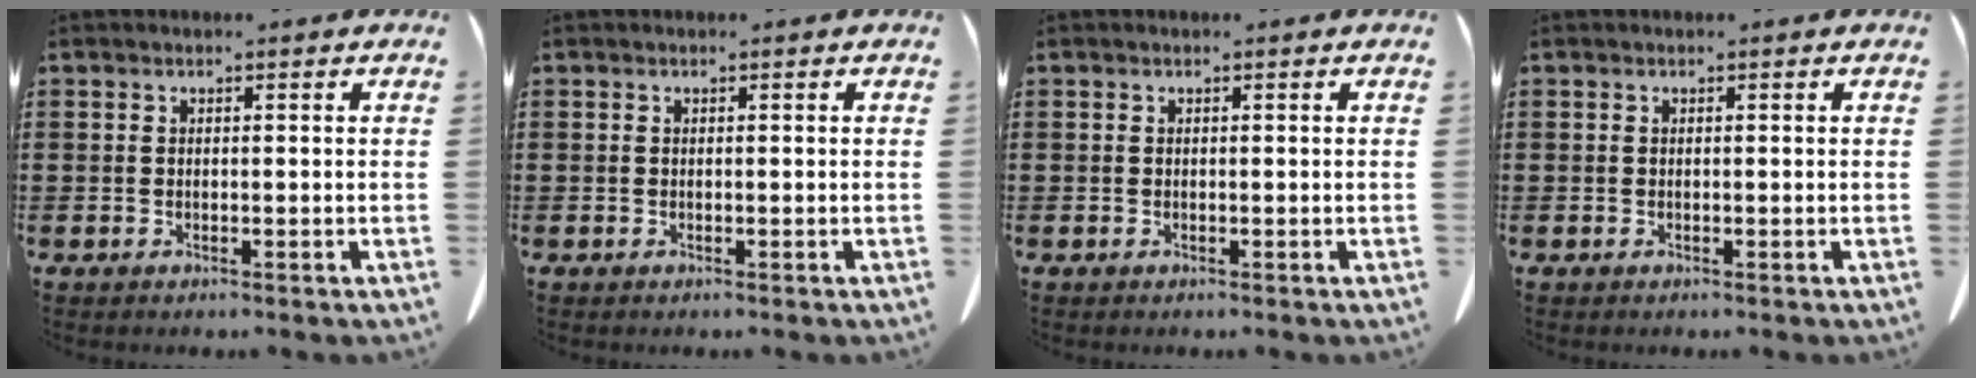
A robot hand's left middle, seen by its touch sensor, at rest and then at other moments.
{"total": 0.0}
{"total": 0.0}
{"total": 0.0}